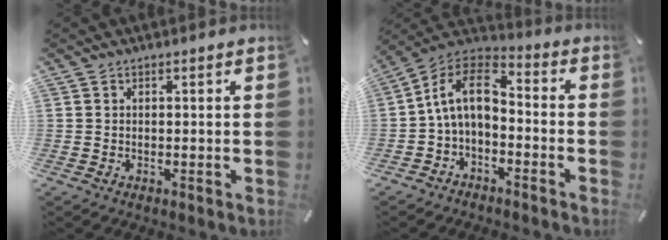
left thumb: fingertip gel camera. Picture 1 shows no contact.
{"total": 11.2, "force": [-1.0, 7.1, 8.6], "torque": [-0.185, 0.011, -0.024]}